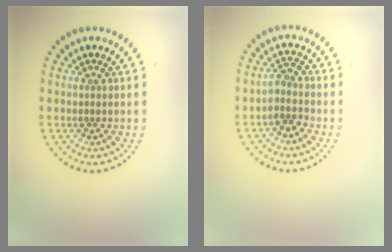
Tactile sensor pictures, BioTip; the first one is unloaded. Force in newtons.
{"total": 1.9, "press": 1.5, "slide": 1.2}